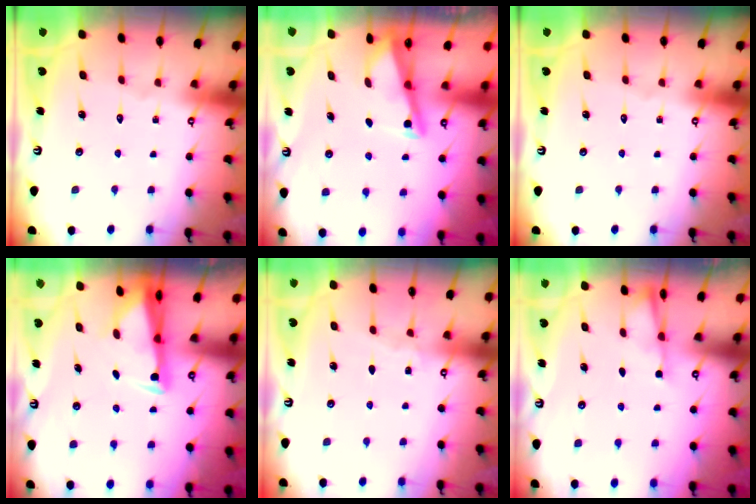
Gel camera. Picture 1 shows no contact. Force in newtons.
{"total": 2.9, "press": 2.9, "slide": 0.3}
{"total": 0.0}
{"total": 2.9, "press": 2.7, "slide": 0.9}
{"total": 2.5, "press": 2.5, "slide": 0.4}
{"total": 2.5, "press": 2.4, "slide": 0.4}